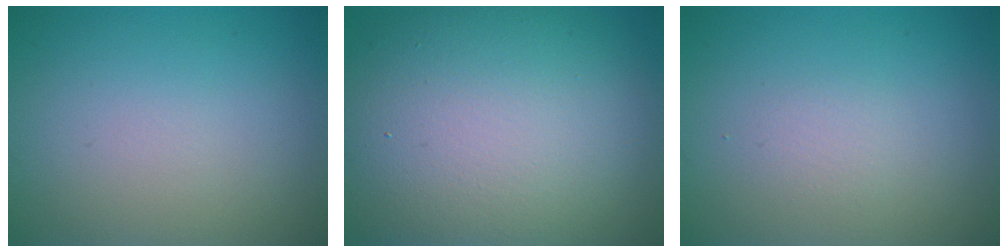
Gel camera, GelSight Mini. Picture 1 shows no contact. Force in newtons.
{"total": 15.1, "press": 15.1, "slide": 1.3}
{"total": 1.1, "press": 1.1, "slide": 0.1}